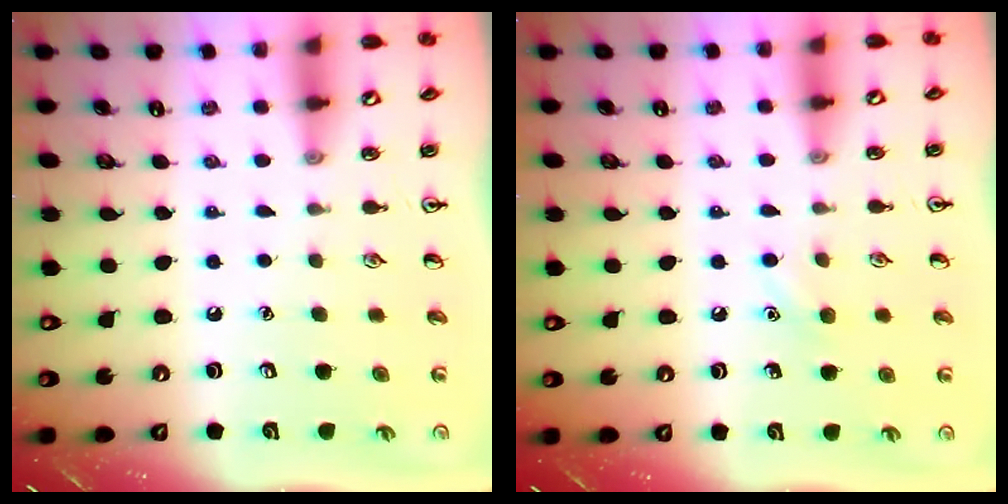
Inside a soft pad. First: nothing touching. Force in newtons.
{"total": 5.6, "press": 5.3, "slide": 1.7}